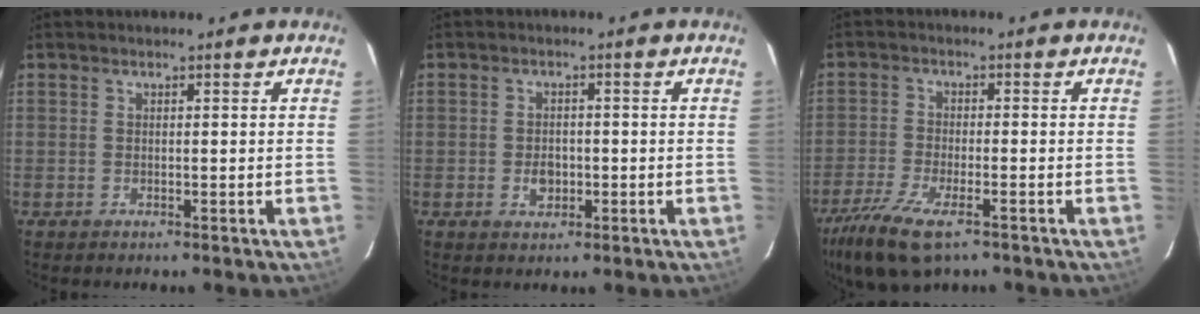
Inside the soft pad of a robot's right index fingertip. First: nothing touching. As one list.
[{"total": 3.3, "force": [-0.9, 2.4, 2.0], "torque": [-0.036, 0.002, -0.012]}, {"total": 11.9, "force": [-7.9, 4.0, 8.0], "torque": [-0.192, -0.038, -0.149]}]